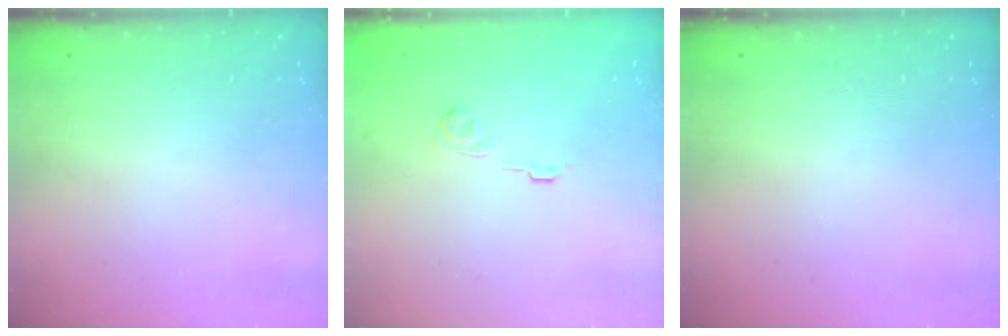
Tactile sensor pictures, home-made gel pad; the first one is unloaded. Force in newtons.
{"total": 4.1, "press": 3.8, "slide": 1.5}
{"total": 0.0}